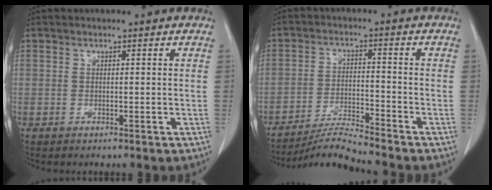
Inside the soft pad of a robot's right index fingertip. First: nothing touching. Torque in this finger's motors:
{"motor_torque": [0.15, -0.16, 0.01, 0.04]}